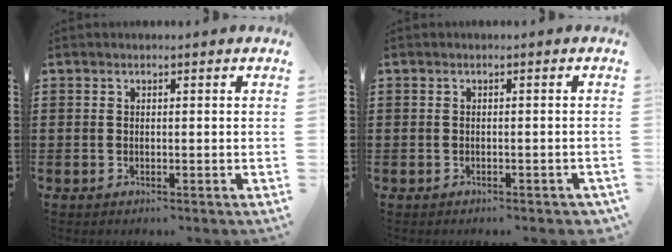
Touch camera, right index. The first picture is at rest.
{"total": 0.6, "force": [-0.5, 0.0, 0.3], "torque": [-0.008, -0.005, -0.009]}